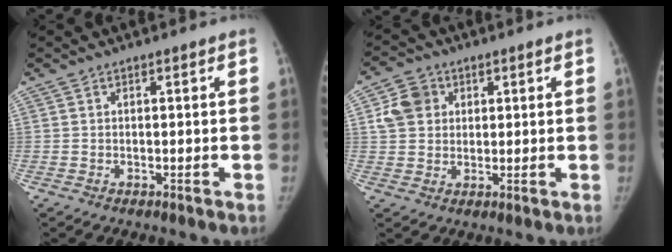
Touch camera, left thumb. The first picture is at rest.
{"total": 6.4, "force": [2.0, 5.4, 2.8], "torque": [-0.030, 0.000, 0.036]}